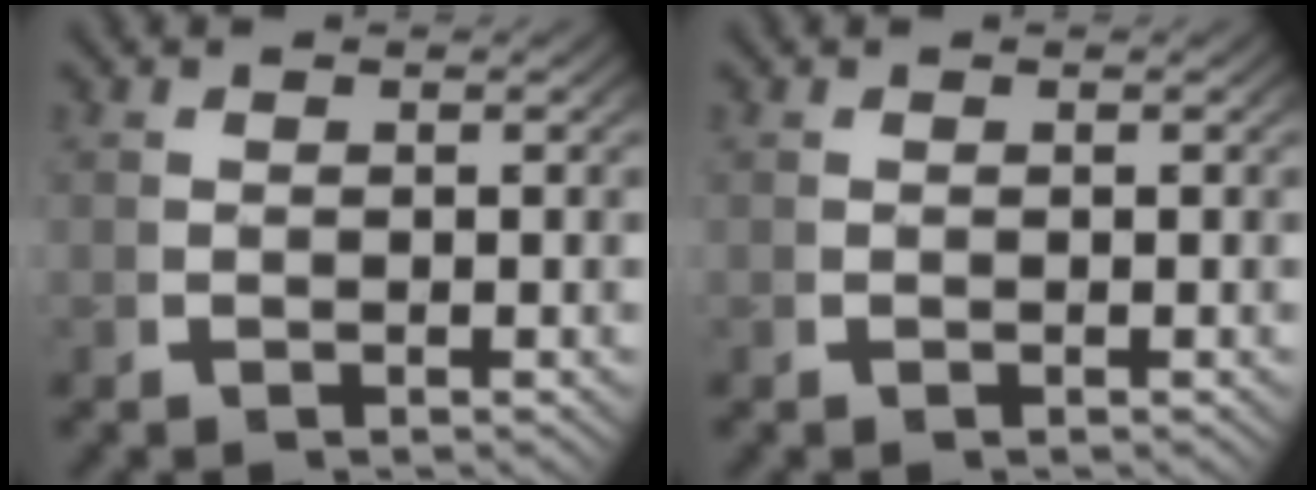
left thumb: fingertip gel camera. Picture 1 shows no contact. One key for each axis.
{"total": 0.0}